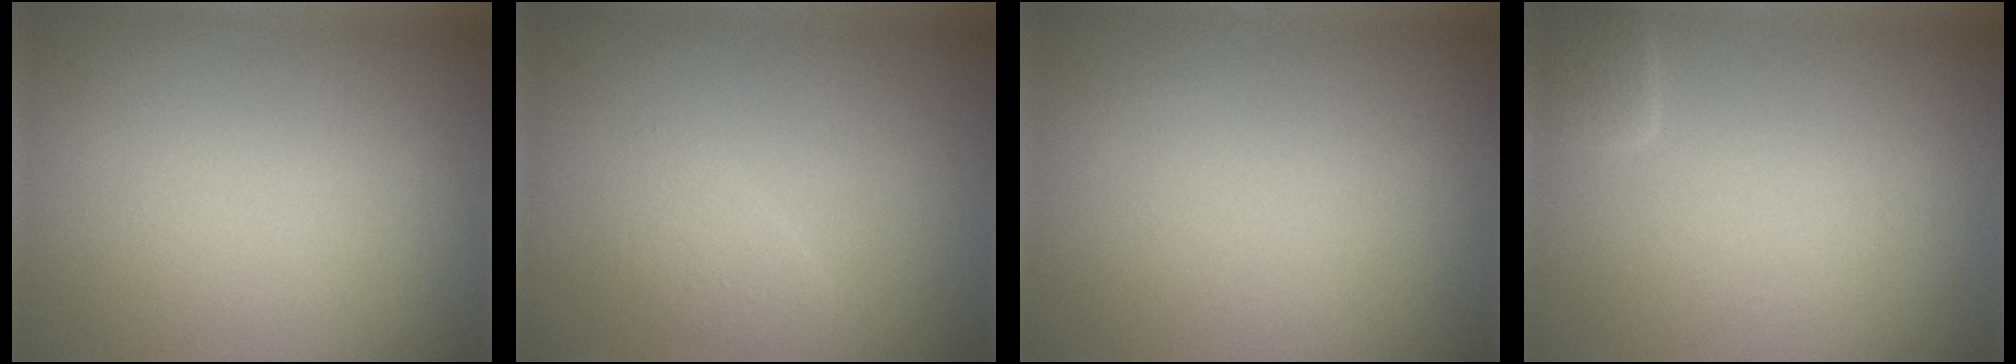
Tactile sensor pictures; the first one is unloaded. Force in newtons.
{"total": 1.4, "press": 1.4, "slide": 0.0}
{"total": 0.0}
{"total": 1.3, "press": 1.3, "slide": 0.2}